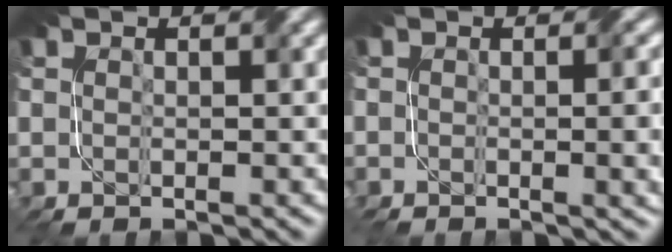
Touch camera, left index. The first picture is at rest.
{"total": 4.6, "force": [-1.4, 2.0, 3.9], "torque": [-0.001, 0.009, -0.008]}